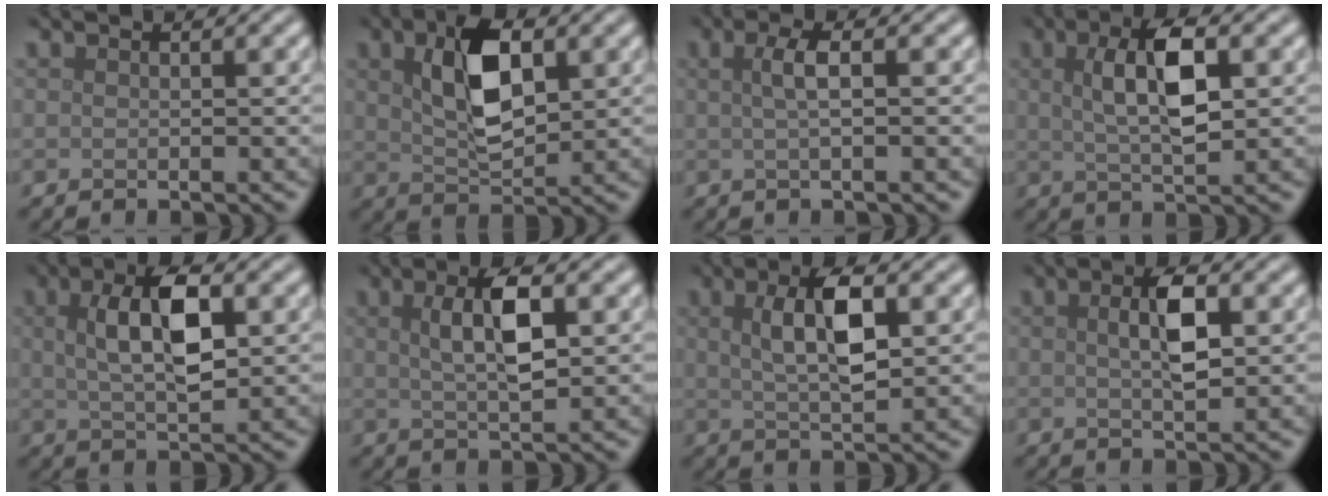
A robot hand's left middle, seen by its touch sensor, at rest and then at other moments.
{"total": 6.5, "force": [1.8, 3.3, 5.3], "torque": [-0.107, 0.005, 0.034]}
{"total": 2.5, "force": [0.4, 0.7, 2.3], "torque": [-0.040, 0.008, 0.004]}
{"total": 5.8, "force": [1.4, 2.0, 5.3], "torque": [-0.098, 0.007, 0.023]}
{"total": 6.2, "force": [1.4, 2.5, 5.6], "torque": [-0.104, 0.007, 0.024]}
{"total": 4.7, "force": [1.2, 1.5, 4.3], "torque": [-0.082, 0.006, 0.022]}
{"total": 5.3, "force": [1.3, 1.8, 4.8], "torque": [-0.092, 0.006, 0.023]}
{"total": 3.7, "force": [0.8, 1.2, 3.4], "torque": [-0.066, 0.004, 0.013]}